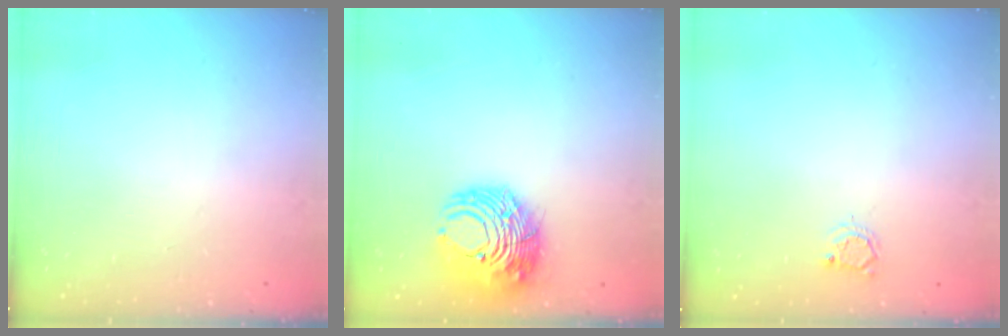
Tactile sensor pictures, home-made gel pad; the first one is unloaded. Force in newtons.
{"total": 11.6, "press": 11.5, "slide": 1.4}
{"total": 3.0, "press": 3.0, "slide": 0.3}